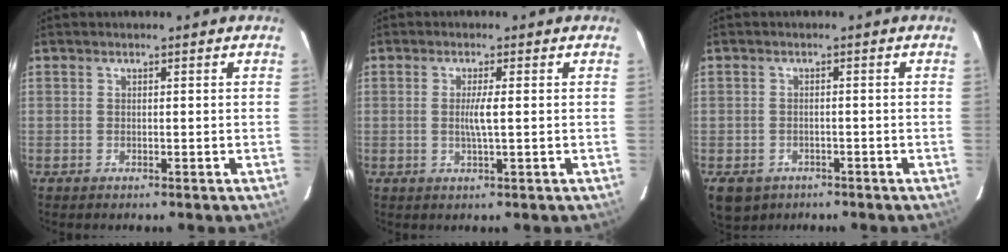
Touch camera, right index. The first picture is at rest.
{"total": 2.8, "force": [0.0, -0.3, 2.8], "torque": [-0.055, -0.003, 0.000]}
{"total": 8.0, "force": [-4.2, 6.4, 2.1], "torque": [-0.062, -0.002, -0.056]}